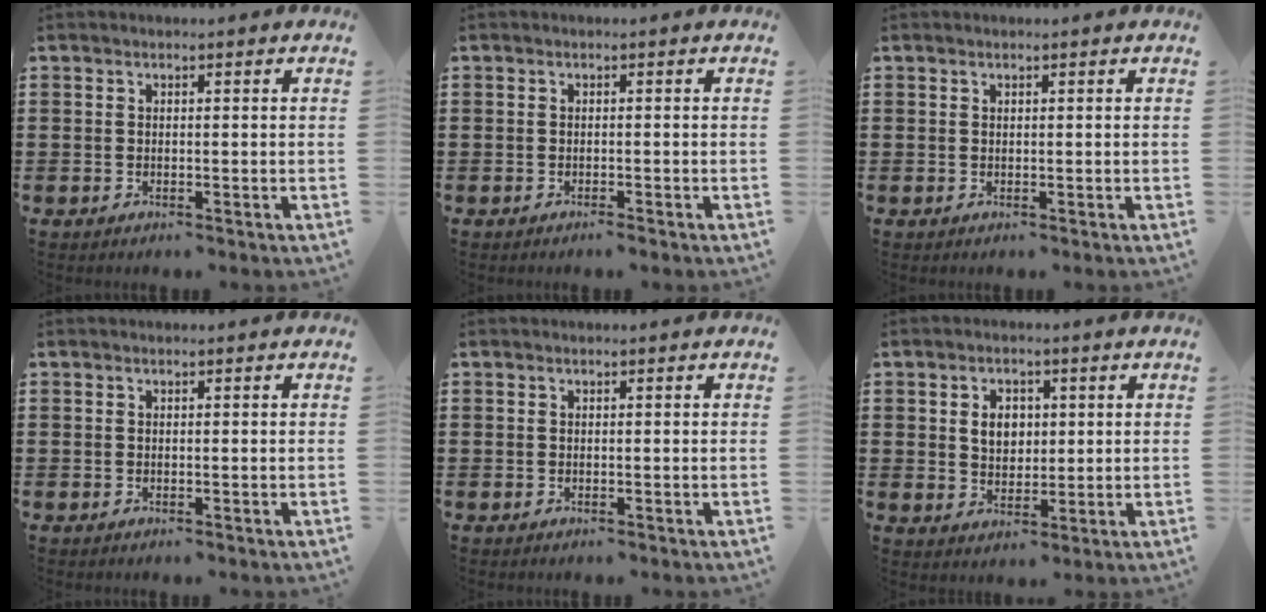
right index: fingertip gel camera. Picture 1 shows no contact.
{"total": 0.6, "force": [-0.6, -0.1, 0.3], "torque": [-0.006, -0.003, -0.012]}
{"total": 0.0}
{"total": 0.0}
{"total": 0.0}
{"total": 4.2, "force": [0.7, 3.2, 2.7], "torque": [-0.055, 0.009, 0.008]}